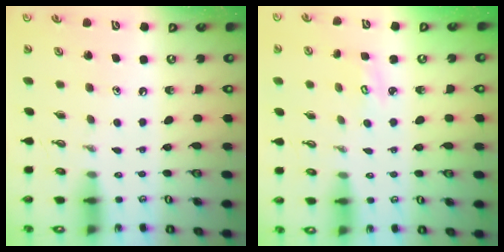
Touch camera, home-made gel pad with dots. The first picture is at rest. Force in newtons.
{"total": 2.6, "press": 2.6, "slide": 0.3}